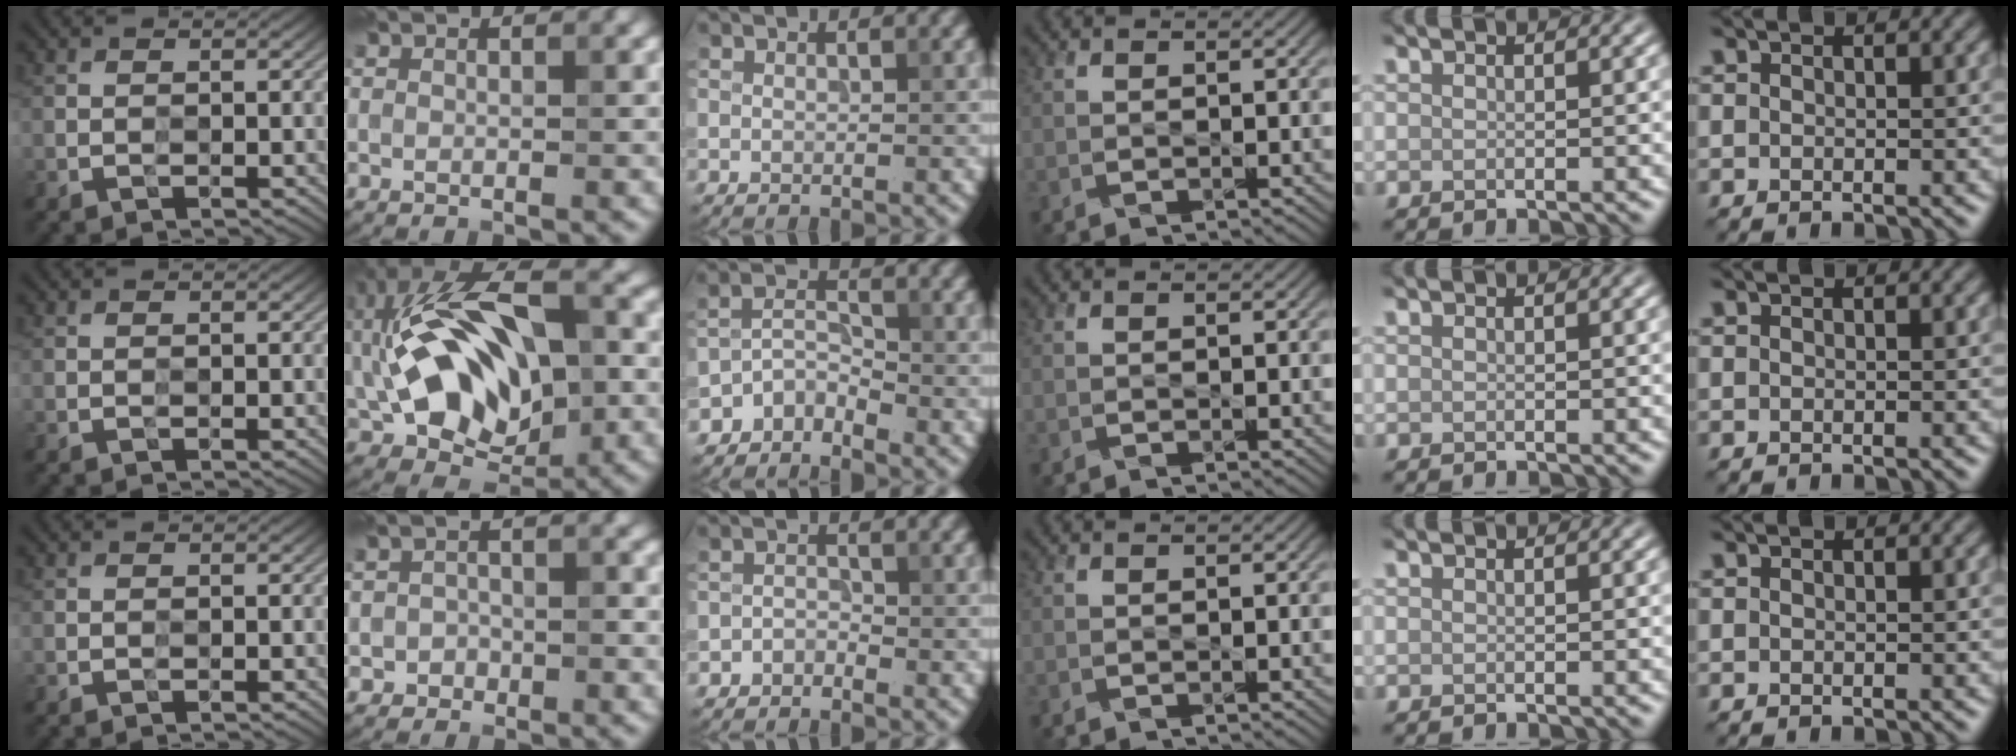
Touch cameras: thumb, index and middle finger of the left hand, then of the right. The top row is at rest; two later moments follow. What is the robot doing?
{"motion": "press", "object": "button"}